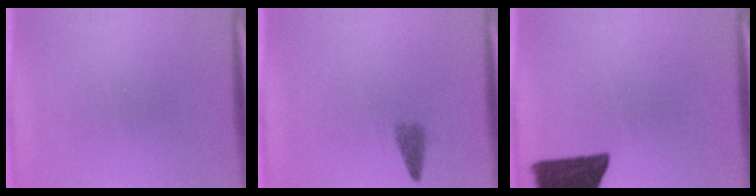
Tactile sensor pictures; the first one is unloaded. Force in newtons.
{"total": 2.2}
{"total": 14.8}